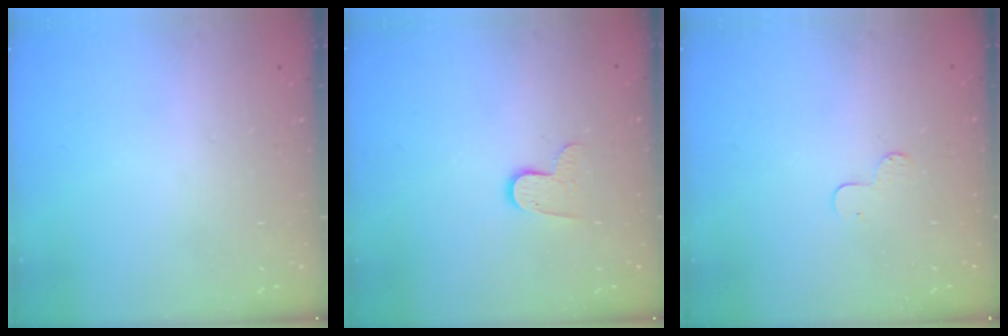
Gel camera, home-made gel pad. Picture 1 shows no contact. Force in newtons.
{"total": 7.2, "press": 7.2, "slide": 0.3}
{"total": 3.3, "press": 3.3, "slide": 0.3}